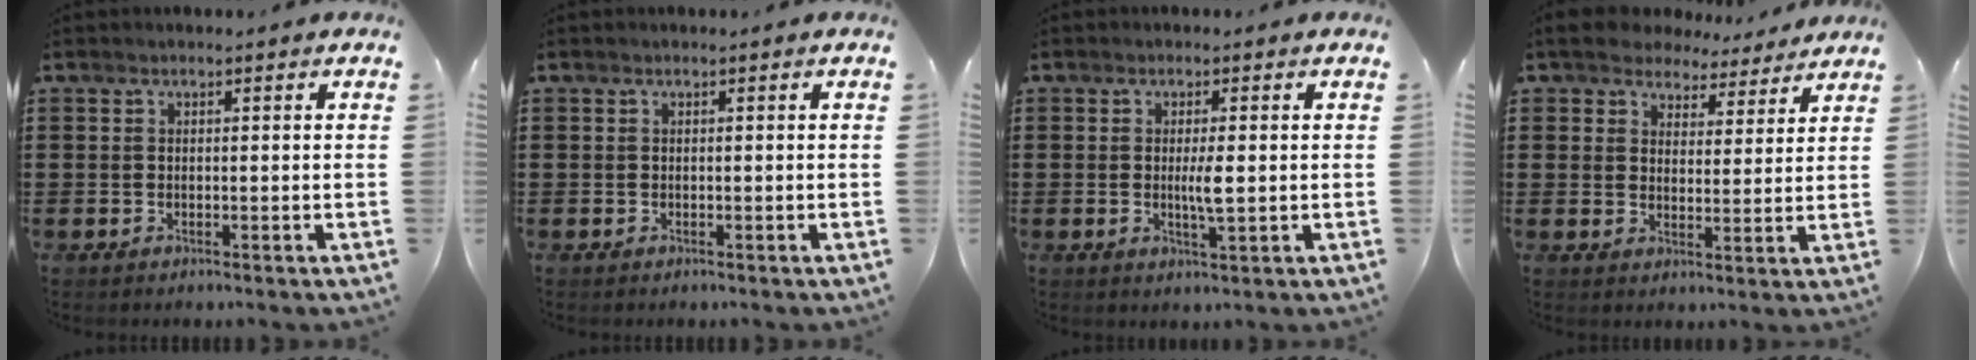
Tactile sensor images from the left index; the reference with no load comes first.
{"total": 0.0}
{"total": 3.3, "force": [0.0, 0.3, 3.3], "torque": [-0.059, -0.006, -0.001]}
{"total": 5.5, "force": [5.2, 1.9, 0.3], "torque": [-0.033, -0.020, 0.095]}